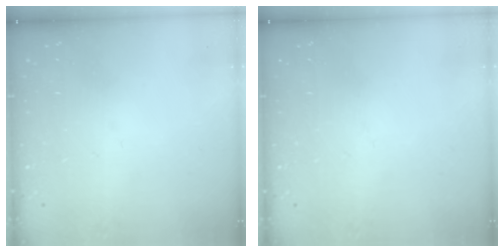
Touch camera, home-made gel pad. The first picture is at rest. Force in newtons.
{"total": 0.0}